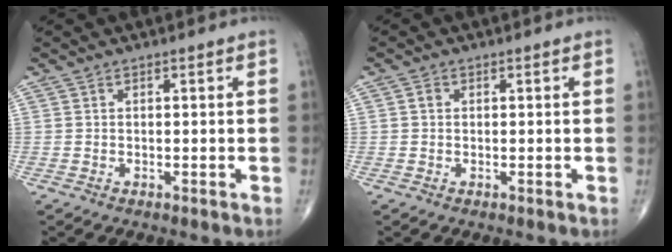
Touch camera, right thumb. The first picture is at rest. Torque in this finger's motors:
{"motor_torque": [-0.67, 0.04, 0.03, -0.01, 0.00]}